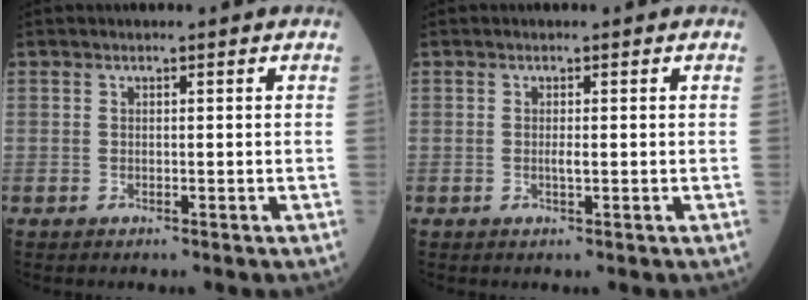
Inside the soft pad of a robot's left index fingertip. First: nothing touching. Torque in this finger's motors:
{"motor_torque": [0.46, 0.25, 0.02, 0.00]}